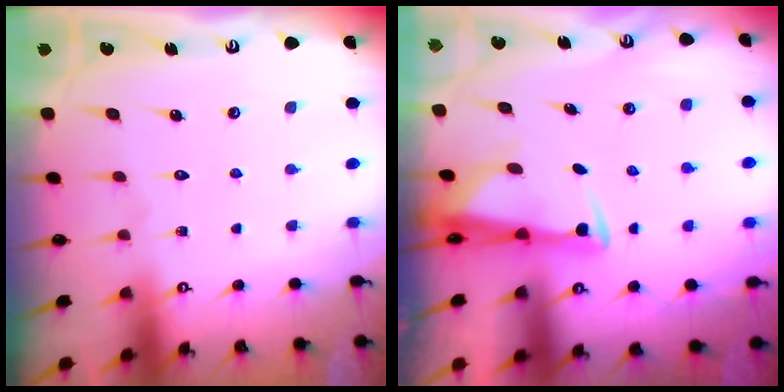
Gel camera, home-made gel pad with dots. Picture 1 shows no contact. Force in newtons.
{"total": 2.8, "press": 2.7, "slide": 1.0}